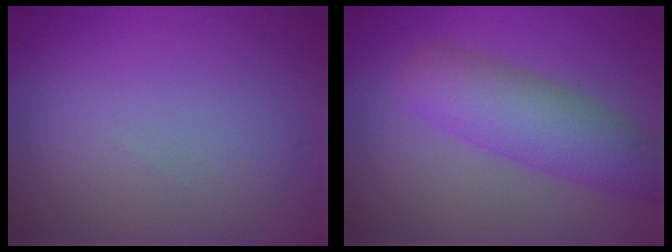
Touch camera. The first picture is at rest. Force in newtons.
{"total": 5.6, "press": 5.6, "slide": 0.2}